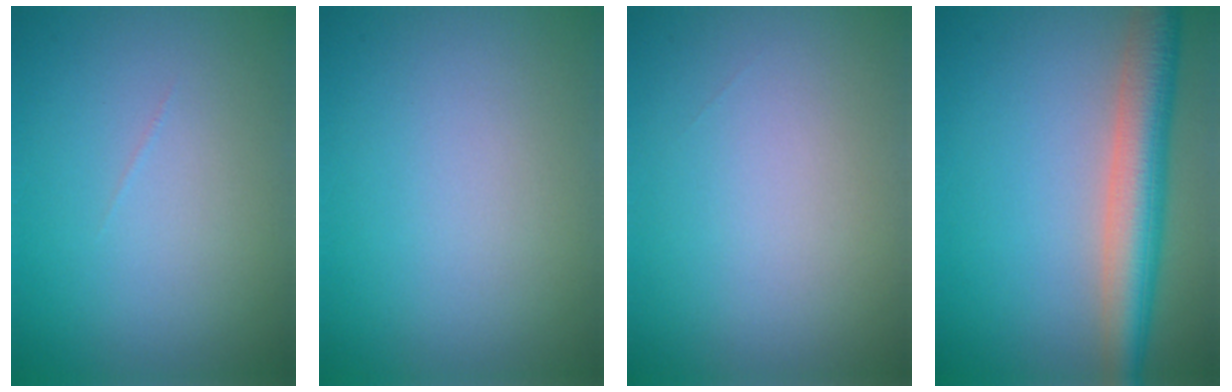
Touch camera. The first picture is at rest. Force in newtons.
{"total": 0.0}
{"total": 0.0}
{"total": 6.9, "press": 6.9, "slide": 0.4}